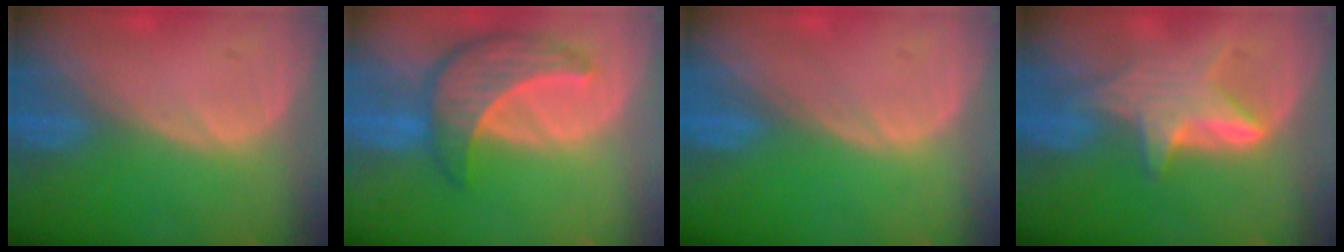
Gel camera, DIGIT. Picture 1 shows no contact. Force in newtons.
{"total": 8.7, "press": 7.9, "slide": 3.7}
{"total": 0.0}
{"total": 6.0, "press": 5.8, "slide": 1.7}